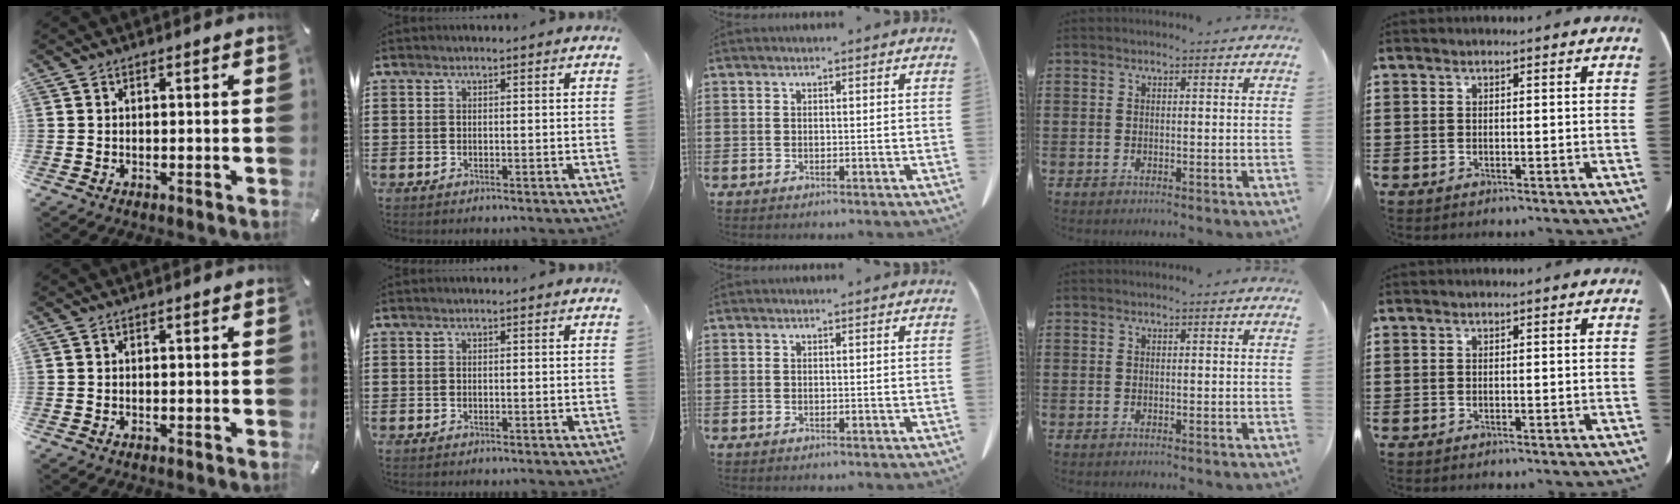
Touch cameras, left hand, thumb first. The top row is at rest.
{}